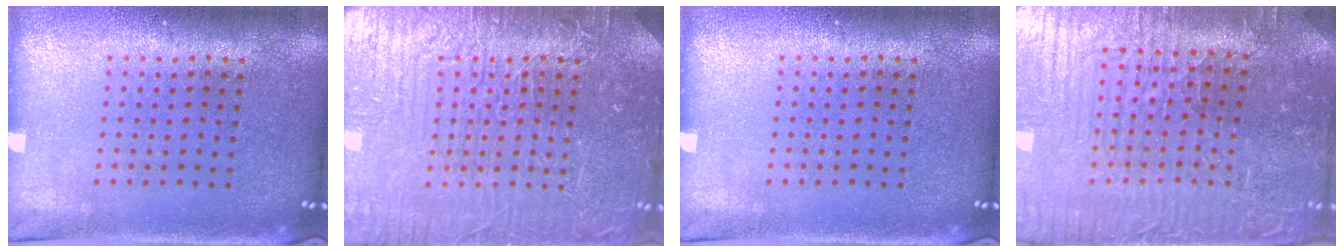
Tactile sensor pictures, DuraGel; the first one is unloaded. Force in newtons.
{"total": 7.8, "press": 7.7, "slide": 1.1}
{"total": 0.0}
{"total": 4.2, "press": 4.1, "slide": 0.6}